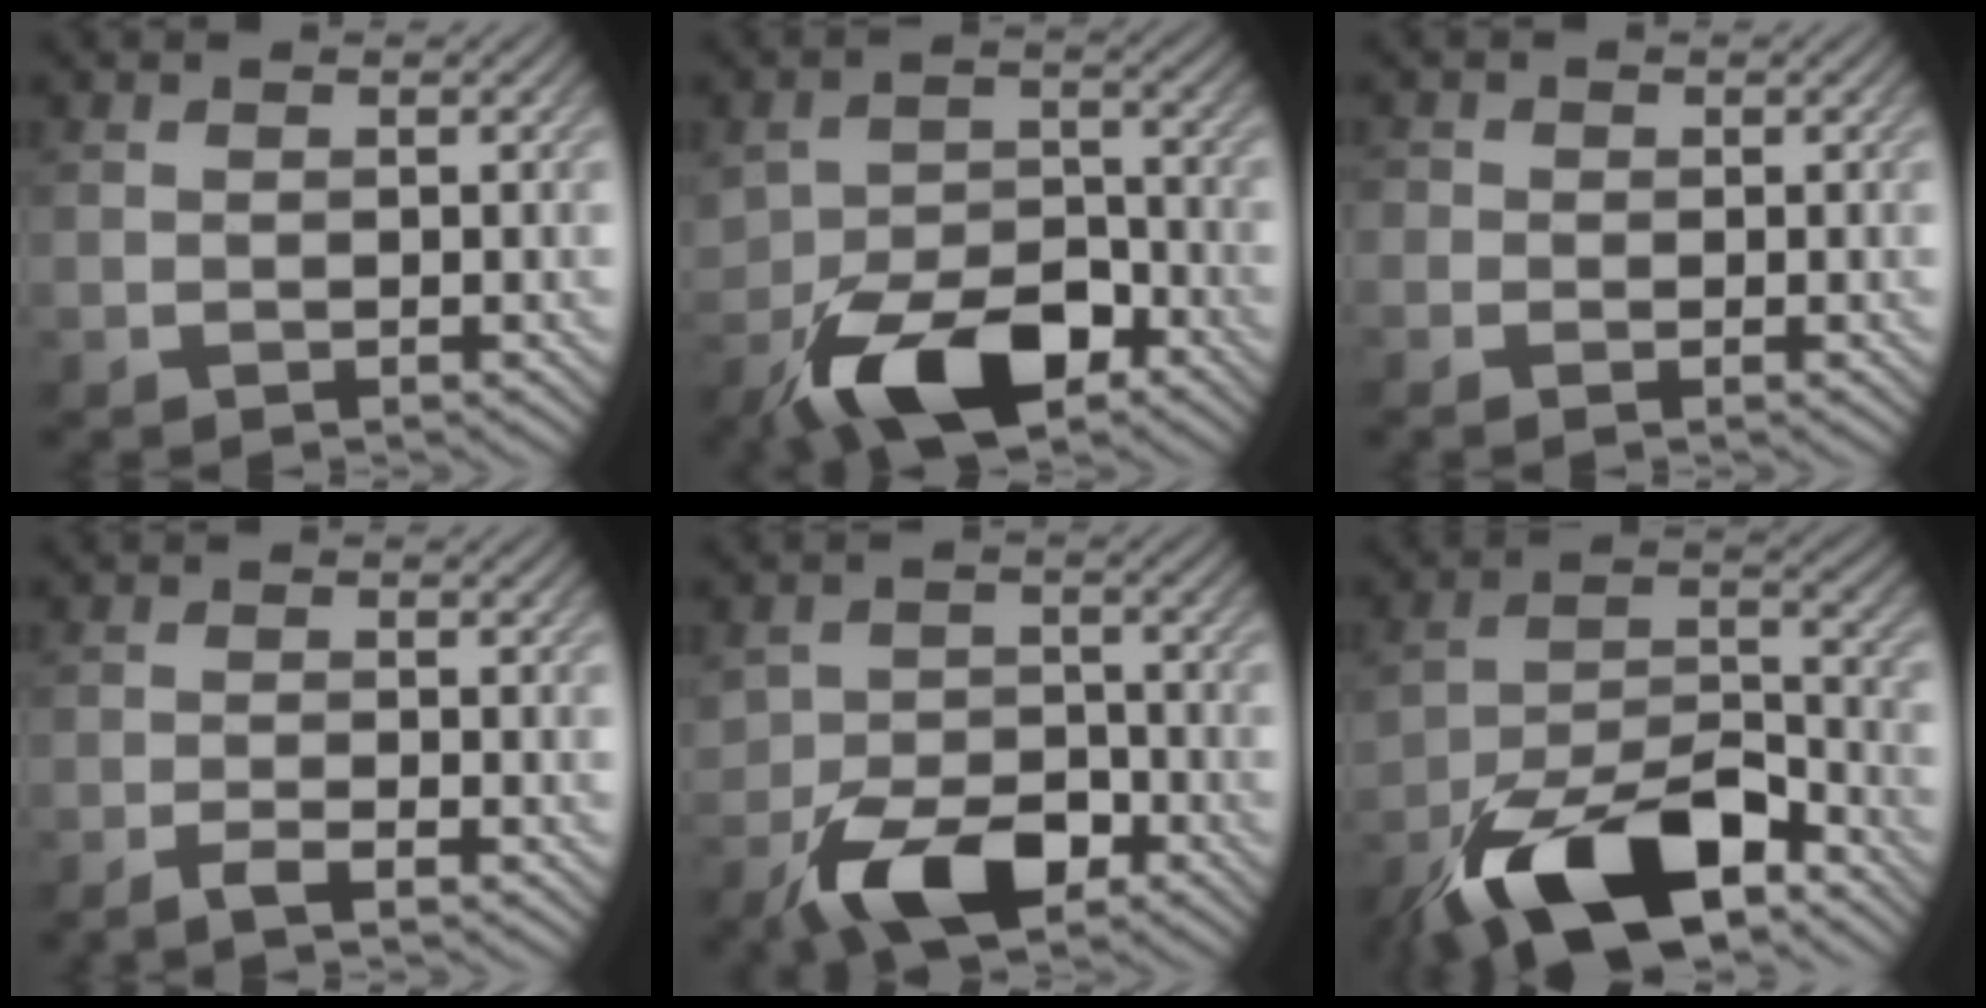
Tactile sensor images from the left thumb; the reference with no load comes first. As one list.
[{"total": 10.9, "force": [-6.0, 5.9, 7.0], "torque": [-0.137, -0.017, -0.104]}, {"total": 1.3, "force": [-0.4, 1.2, 0.3], "torque": [-0.003, -0.002, -0.010]}, {"total": 2.3, "force": [-1.6, 0.2, 1.6], "torque": [-0.029, 0.003, -0.037]}, {"total": 8.5, "force": [-4.7, 4.9, 5.1], "torque": [-0.100, -0.010, -0.087]}, {"total": 15.1, "force": [-9.8, 6.1, 9.7], "torque": [-0.183, -0.011, -0.186]}]